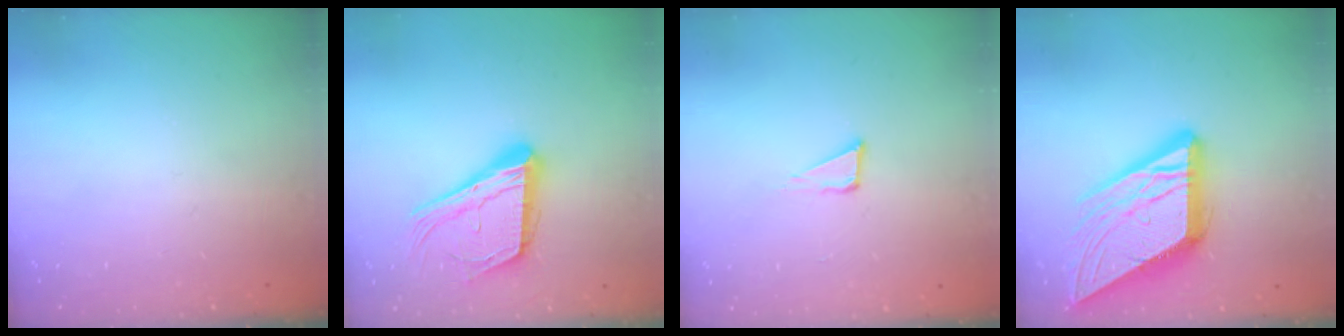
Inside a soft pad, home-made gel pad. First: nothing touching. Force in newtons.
{"total": 18.8, "press": 18.5, "slide": 3.2}
{"total": 3.8, "press": 3.7, "slide": 0.9}
{"total": 18.7, "press": 18.6, "slide": 2.1}